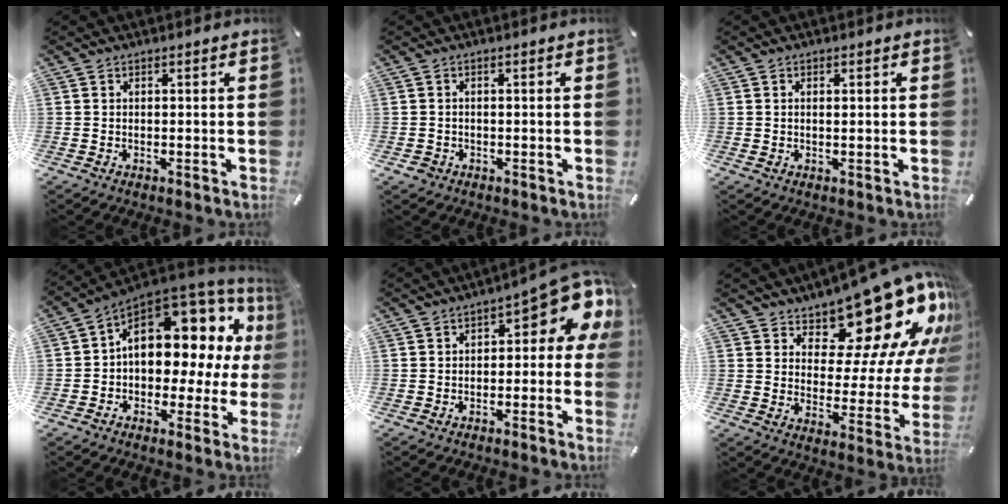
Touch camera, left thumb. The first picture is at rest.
{"total": 1.6, "force": [-0.7, 1.3, 0.4], "torque": [-0.008, 0.005, -0.016]}
{"total": 1.0, "force": [0.2, 0.4, 0.9], "torque": [-0.009, -0.002, 0.002]}
{"total": 14.9, "force": [4.9, 10.1, 9.9], "torque": [-0.120, -0.049, 0.076]}
{"total": 10.8, "force": [4.3, 4.6, 8.8], "torque": [-0.104, -0.043, 0.071]}
{"total": 19.8, "force": [14.1, 9.2, 10.4], "torque": [-0.138, -0.119, 0.235]}